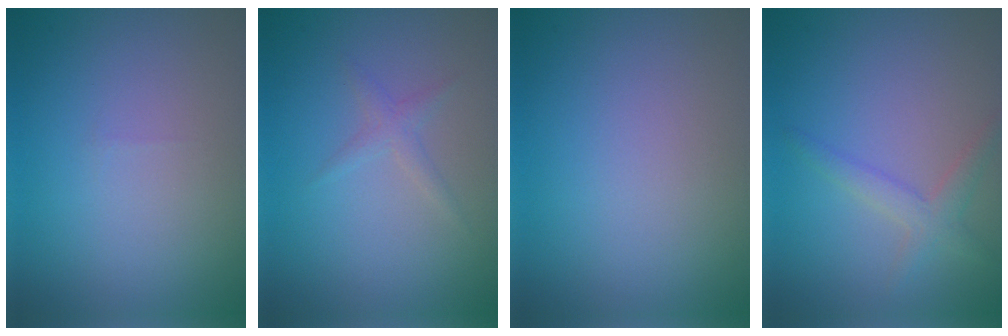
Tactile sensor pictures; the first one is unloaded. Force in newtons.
{"total": 1.2, "press": 1.2, "slide": 0.0}
{"total": 0.0}
{"total": 2.2, "press": 2.2, "slide": 0.1}